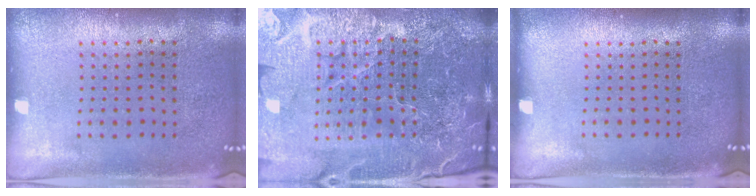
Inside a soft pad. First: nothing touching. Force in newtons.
{"total": 6.7, "press": 5.9, "slide": 3.1}
{"total": 0.0}